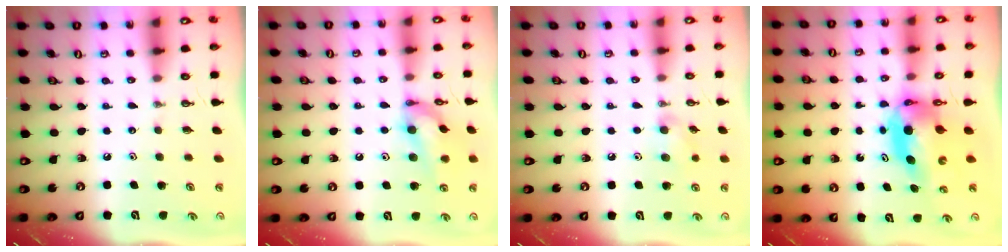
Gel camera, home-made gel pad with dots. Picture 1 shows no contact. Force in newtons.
{"total": 12.8, "press": 12.8, "slide": 0.6}
{"total": 7.9, "press": 7.9, "slide": 0.9}
{"total": 6.2, "press": 6.2, "slide": 0.5}